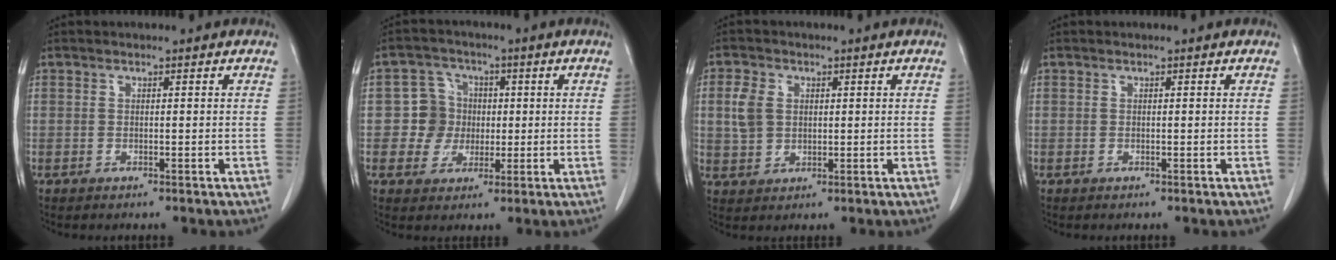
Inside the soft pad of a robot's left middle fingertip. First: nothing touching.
{"total": 5.7, "force": [0.2, 5.7, 0.9], "torque": [-0.018, 0.019, 0.004]}
{"total": 4.7, "force": [1.0, 3.5, 2.9], "torque": [-0.076, 0.006, 0.023]}
{"total": 0.0}